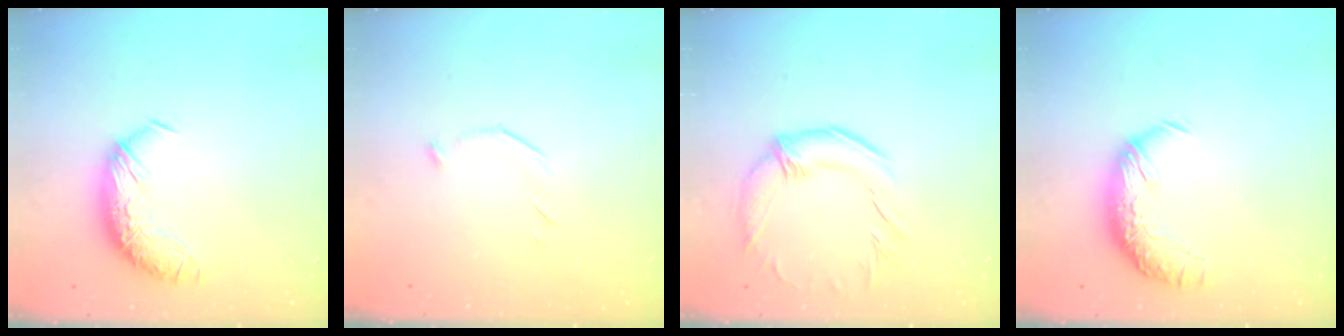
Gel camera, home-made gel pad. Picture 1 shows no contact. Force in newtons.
{"total": 7.1, "press": 7.1, "slide": 0.8}
{"total": 2.9, "press": 2.5, "slide": 1.5}
{"total": 1.5, "press": 0.9, "slide": 1.2}